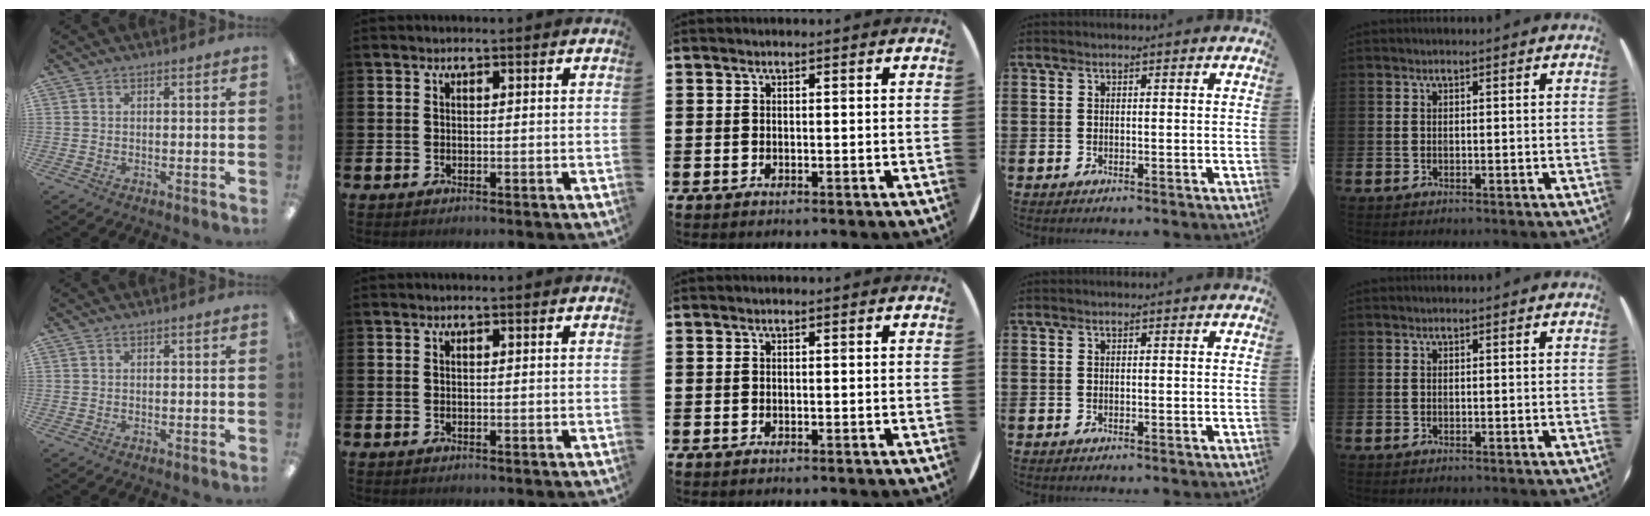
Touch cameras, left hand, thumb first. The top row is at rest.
{}